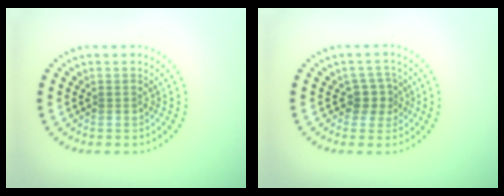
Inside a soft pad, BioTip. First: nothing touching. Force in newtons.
{"total": 2.2, "press": 1.7, "slide": 1.3}